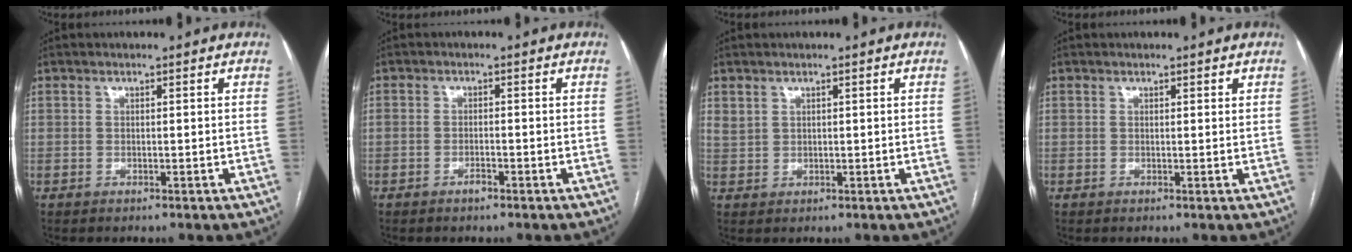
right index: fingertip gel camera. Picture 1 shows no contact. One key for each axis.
{"total": 1.5, "fx": -1.0, "fy": 0.5, "fz": 0.9, "tx": -0.015, "ty": 0.002, "tz": -0.016}
{"total": 1.7, "fx": 1.2, "fy": 1.2, "fz": 0.4, "tx": -0.008, "ty": 0.008, "tz": 0.026}
{"total": 0.6, "fx": 0.5, "fy": 0.2, "fz": 0.3, "tx": -0.005, "ty": 0.000, "tz": 0.003}